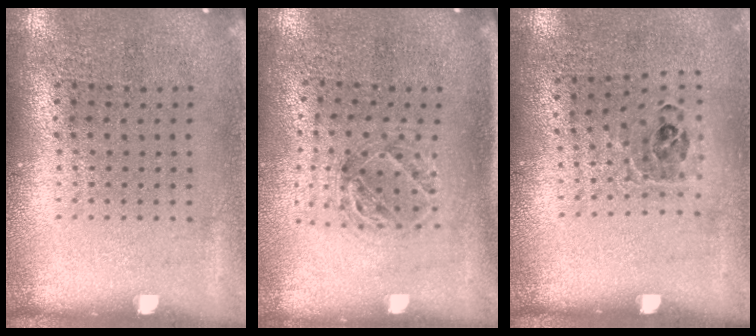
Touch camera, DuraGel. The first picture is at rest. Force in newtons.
{"total": 1.1, "press": 1.1, "slide": 0.2}
{"total": 0.9, "press": 0.8, "slide": 0.4}